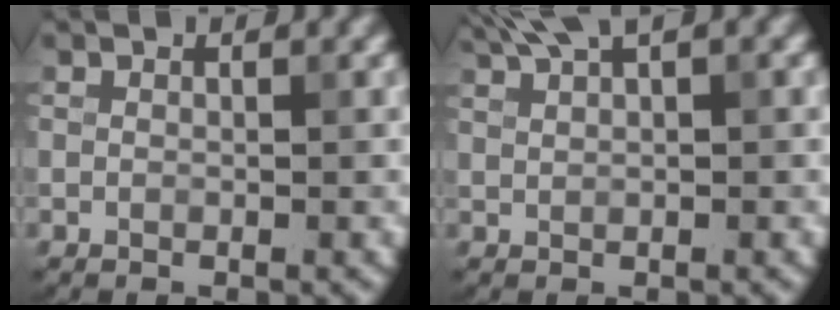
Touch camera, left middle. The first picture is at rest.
{"total": 4.3, "force": [3.0, 1.1, 2.8], "torque": [-0.049, 0.018, 0.045]}